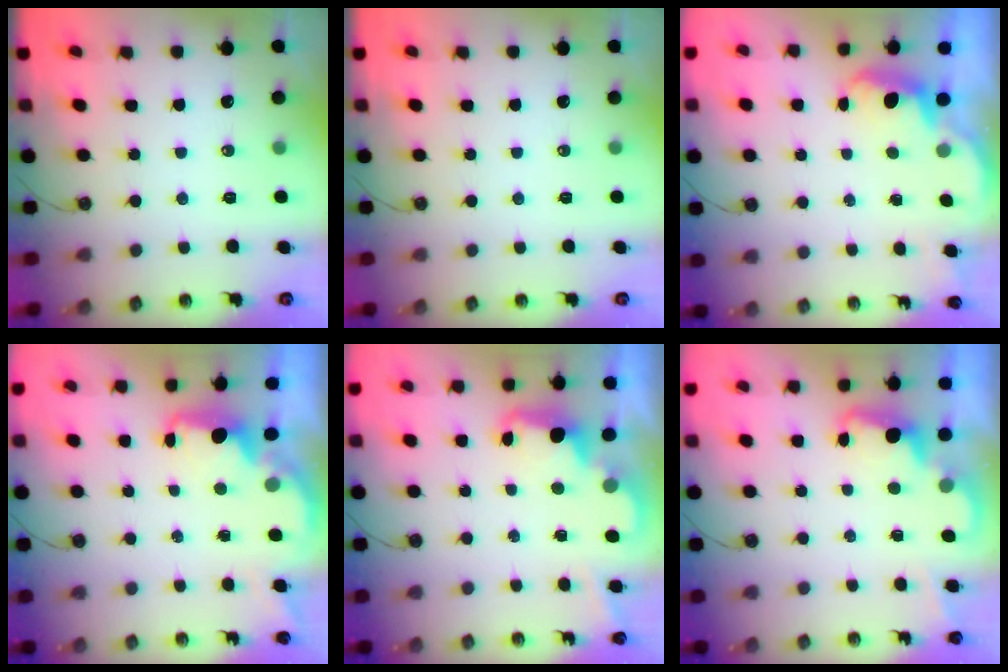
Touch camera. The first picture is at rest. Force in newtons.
{"total": 0.0}
{"total": 2.3, "press": 2.2, "slide": 0.6}
{"total": 2.2, "press": 2.0, "slide": 0.8}
{"total": 2.3, "press": 2.3, "slide": 0.5}
{"total": 2.4, "press": 2.3, "slide": 0.5}